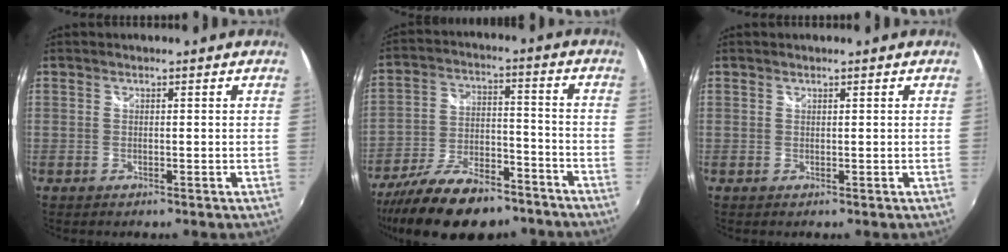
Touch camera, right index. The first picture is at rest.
{"total": 20.6, "force": [-15.6, 8.1, 10.8], "torque": [-0.206, -0.013, -0.242]}
{"total": 0.0}